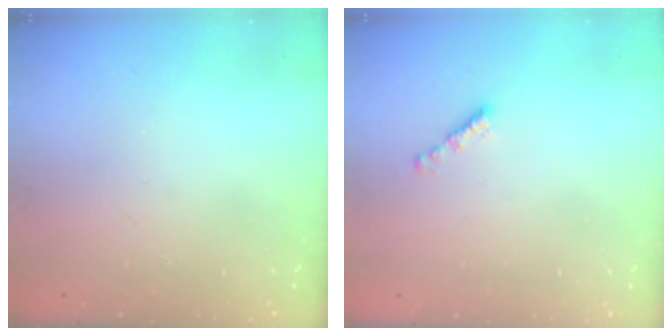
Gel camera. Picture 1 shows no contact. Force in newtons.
{"total": 2.1, "press": 2.0, "slide": 0.7}